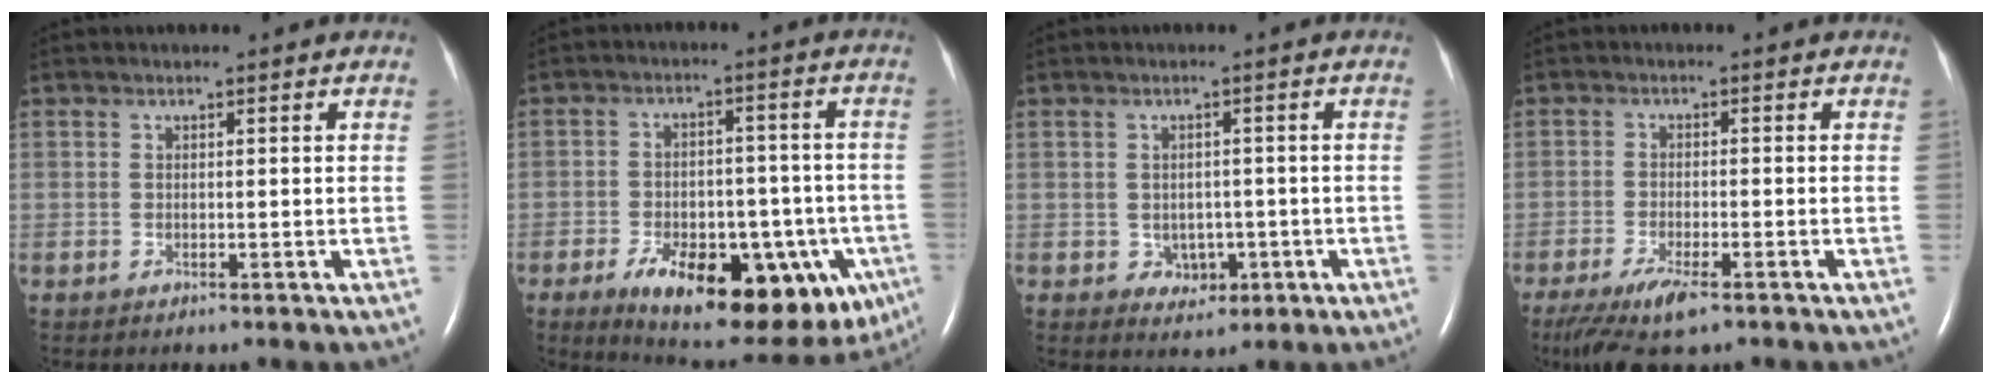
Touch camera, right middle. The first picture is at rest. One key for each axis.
{"total": 21.3, "fx": -10.1, "fy": 9.6, "fz": 16.0, "tx": -0.167, "ty": 0.001, "tz": -0.127}
{"total": 3.5, "fx": -0.9, "fy": 2.9, "fz": 1.7, "tx": -0.021, "ty": 0.007, "tz": 0.001}
{"total": 7.2, "fx": -4.9, "fy": 1.6, "fz": 5.0, "tx": -0.094, "ty": -0.018, "tz": -0.081}